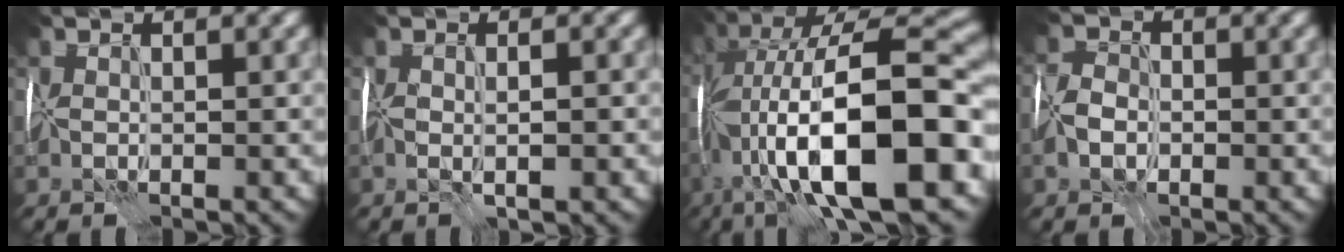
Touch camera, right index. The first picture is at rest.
{"total": 1.5, "force": [-0.9, 0.1, 1.2], "torque": [-0.023, -0.003, -0.017]}
{"total": 17.9, "force": [-4.4, 5.6, 16.4], "torque": [-0.285, 0.029, -0.072]}
{"total": 3.2, "force": [-1.5, 2.2, 1.8], "torque": [-0.038, 0.001, -0.036]}